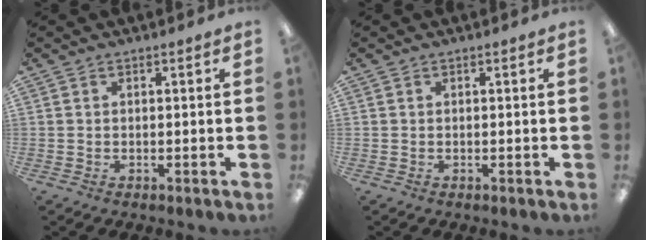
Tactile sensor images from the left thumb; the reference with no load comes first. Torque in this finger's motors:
{"motor_torque": [0.02, 0.02, 0.17, -0.09, 0.00]}